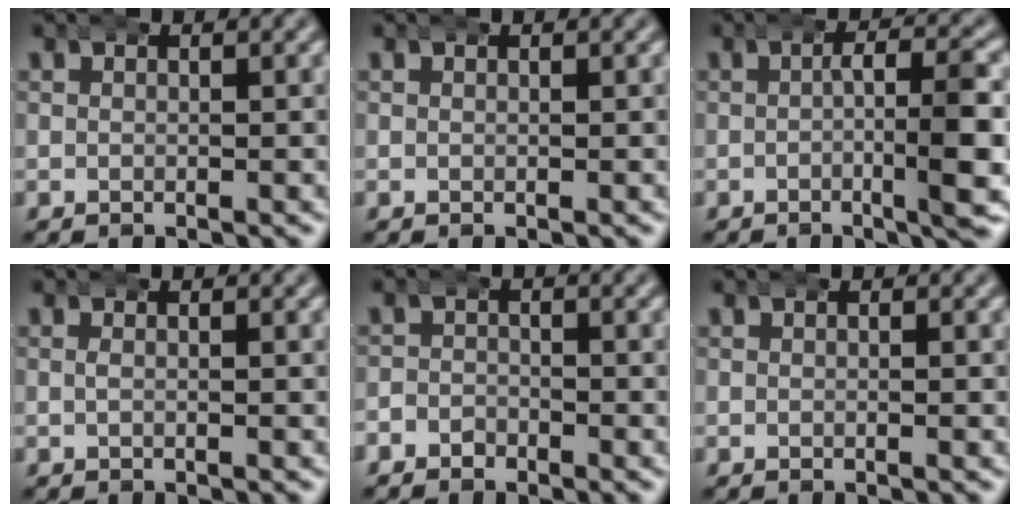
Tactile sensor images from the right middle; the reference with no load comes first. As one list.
[{"total": 0.0}, {"total": 5.5, "force": [-1.0, 0.8, 5.3], "torque": [-0.074, 0.008, -0.024]}, {"total": 0.7, "force": [-0.1, 0.1, 0.6], "torque": [-0.010, 0.003, -0.003]}, {"total": 2.2, "force": [-1.6, 1.5, 0.0], "torque": [-0.004, -0.007, -0.033]}, {"total": 0.0}]